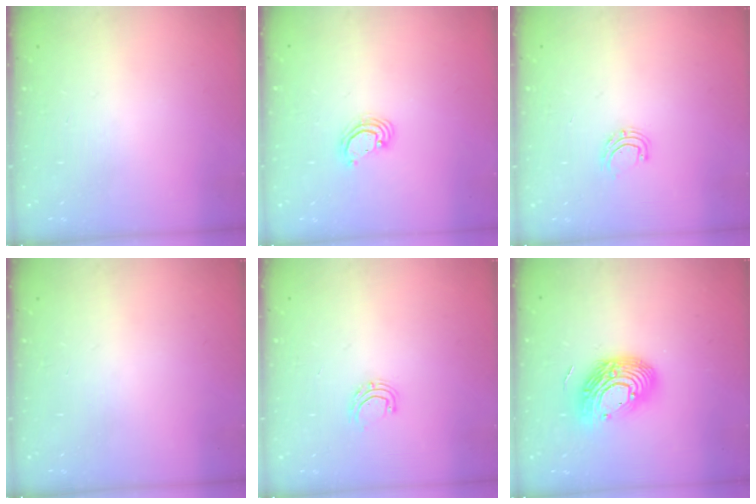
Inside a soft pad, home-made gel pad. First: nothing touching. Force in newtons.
{"total": 3.0, "press": 3.0, "slide": 0.3}
{"total": 5.4, "press": 5.4, "slide": 0.5}
{"total": 0.0}
{"total": 5.4, "press": 5.4, "slide": 0.5}
{"total": 14.8, "press": 14.8, "slide": 1.0}